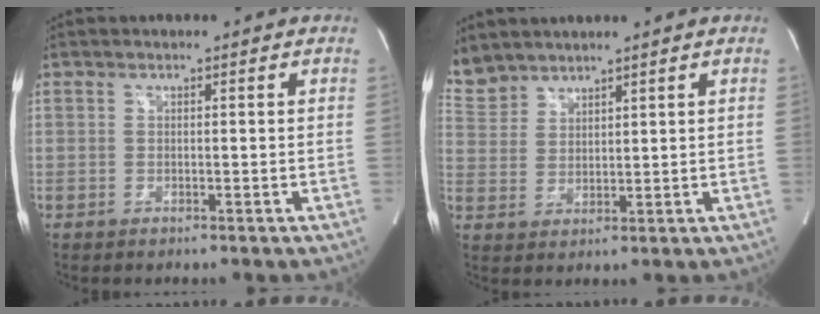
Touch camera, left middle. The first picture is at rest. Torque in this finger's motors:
{"motor_torque": [0.61, -0.78, 0.02, 0.02]}